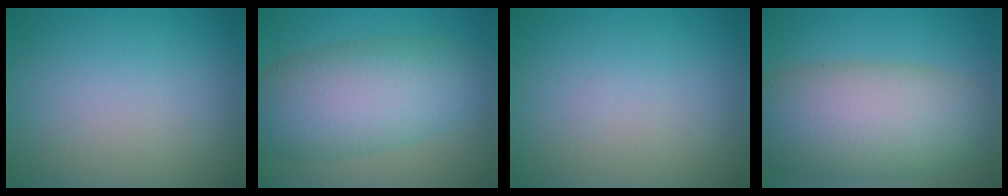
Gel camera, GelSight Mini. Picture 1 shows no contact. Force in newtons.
{"total": 8.1, "press": 8.1, "slide": 0.2}
{"total": 0.0}
{"total": 10.0, "press": 10.0, "slide": 0.6}